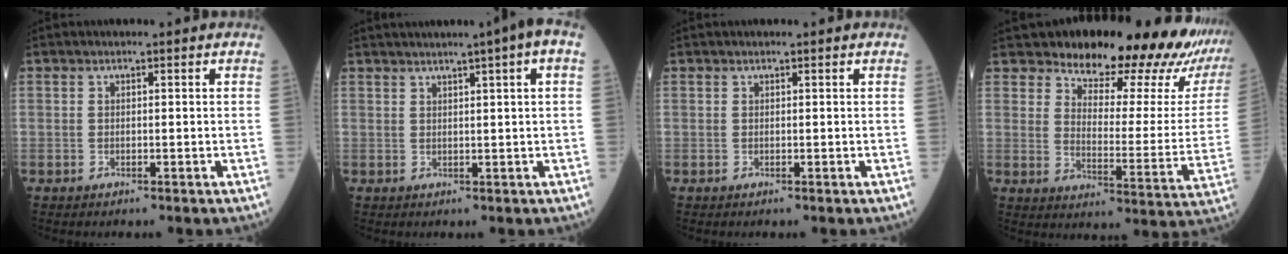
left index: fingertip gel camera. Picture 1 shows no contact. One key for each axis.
{"total": 5.9, "fx": 3.3, "fy": -0.5, "fz": 4.8, "tx": -0.072, "ty": 0.018, "tz": 0.045}
{"total": 0.7, "fx": 0.7, "fy": 0.0, "fz": 0.2, "tx": -0.007, "ty": 0.007, "tz": 0.012}
{"total": 24.0, "fx": 21.6, "fy": 3.2, "fz": 9.9, "tx": -0.131, "ty": -0.101, "tz": 0.258}